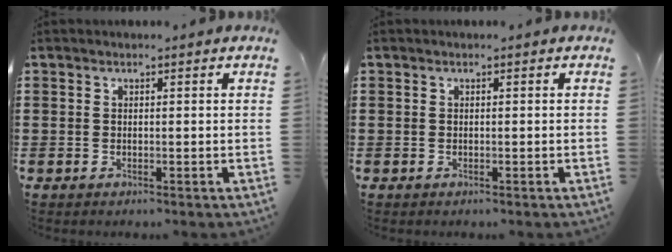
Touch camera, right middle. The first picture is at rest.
{"total": 0.0}